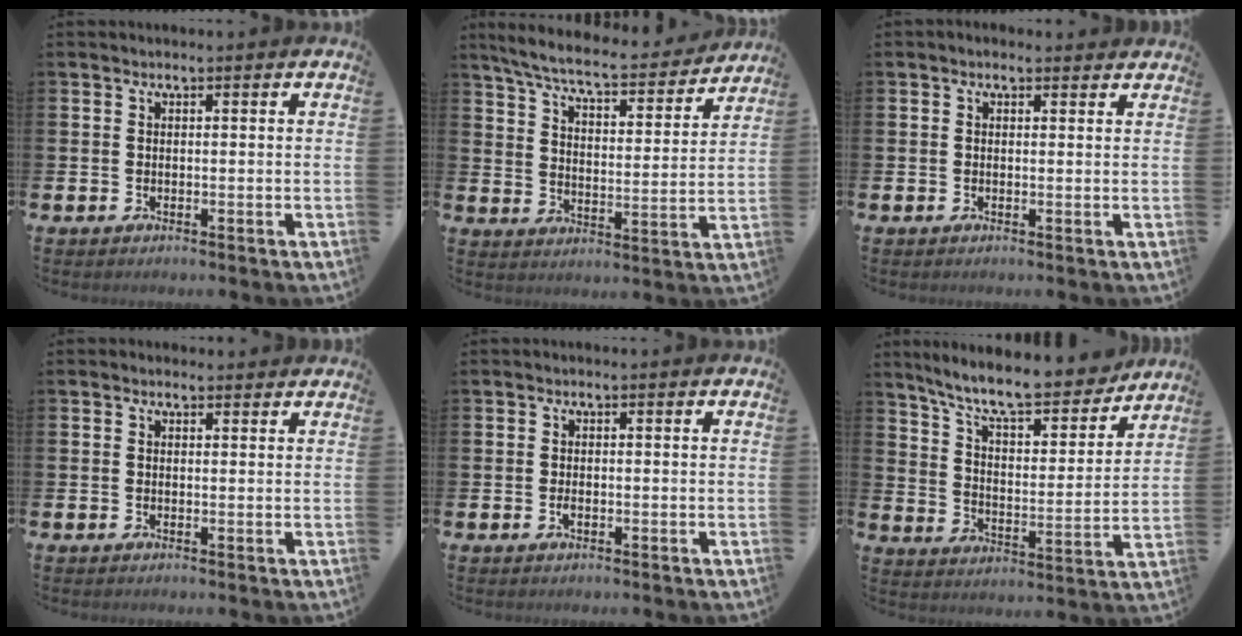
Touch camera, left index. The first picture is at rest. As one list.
[{"total": 7.2, "force": [6.5, 0.8, 2.9], "torque": [-0.087, -0.044, 0.109]}, {"total": 0.7, "force": [0.4, 0.5, 0.3], "torque": [-0.006, 0.006, 0.007]}, {"total": 0.7, "force": [0.6, 0.4, 0.2], "torque": [0.005, 0.003, 0.008]}, {"total": 1.0, "force": [-0.4, 0.4, 0.8], "torque": [-0.015, 0.000, -0.008]}, {"total": 10.2, "force": [9.2, 2.0, 4.1], "torque": [-0.105, -0.061, 0.155]}]